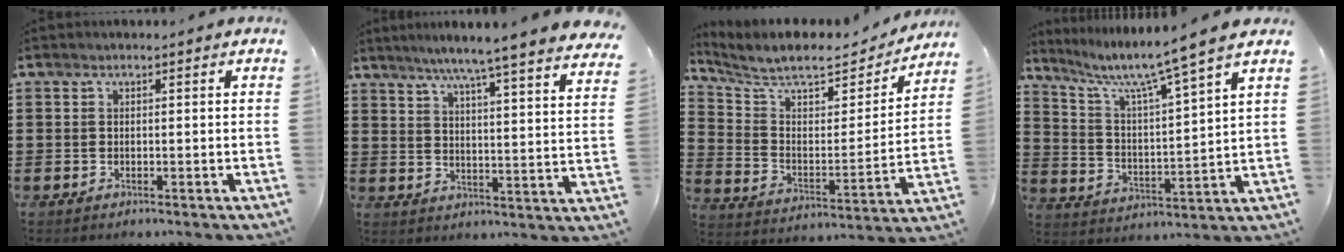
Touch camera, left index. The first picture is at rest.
{"total": 6.1, "force": [5.3, -1.4, 2.8], "torque": [-0.075, -0.043, 0.083]}
{"total": 8.7, "force": [7.4, 1.9, 4.1], "torque": [-0.105, -0.050, 0.124]}
{"total": 6.7, "force": [5.4, -0.4, 4.0], "torque": [-0.102, -0.041, 0.081]}